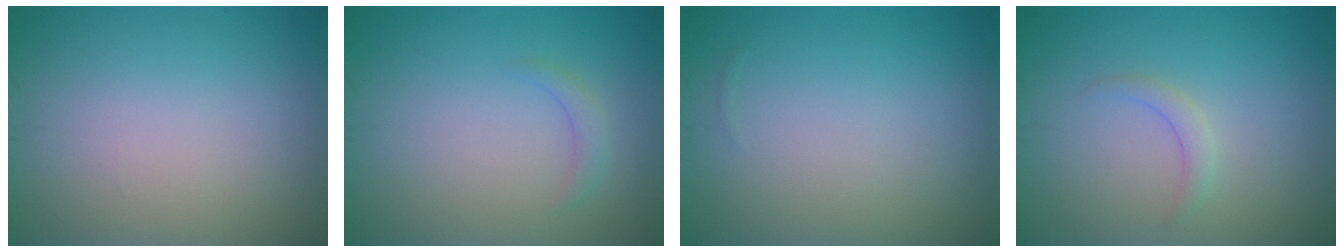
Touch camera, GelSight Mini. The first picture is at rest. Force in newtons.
{"total": 1.1, "press": 1.1, "slide": 0.1}
{"total": 0.0}
{"total": 1.2, "press": 1.2, "slide": 0.1}